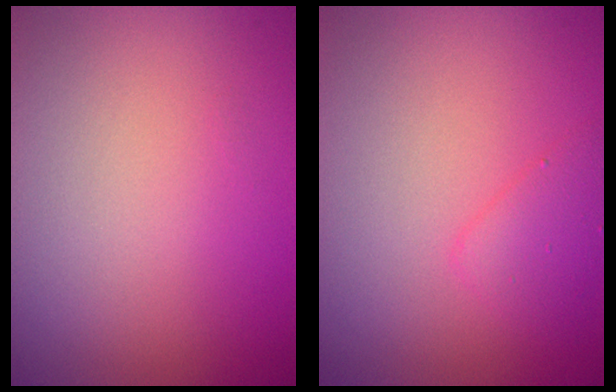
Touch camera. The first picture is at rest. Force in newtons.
{"total": 1.9, "press": 1.9, "slide": 0.0}